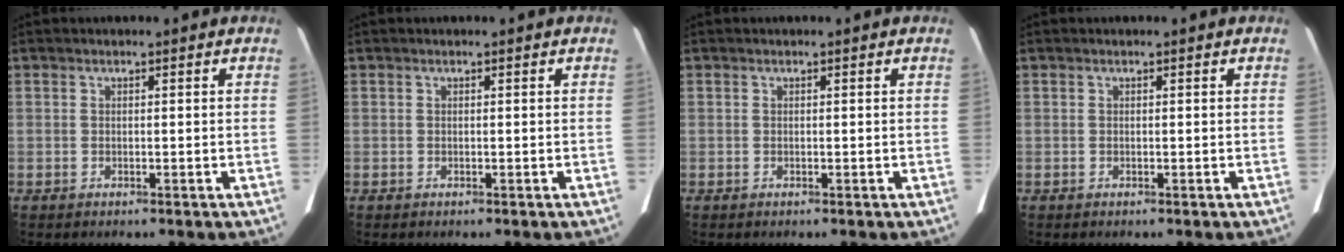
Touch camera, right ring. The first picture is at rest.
{"total": 0.0}
{"total": 0.0}
{"total": 0.0}